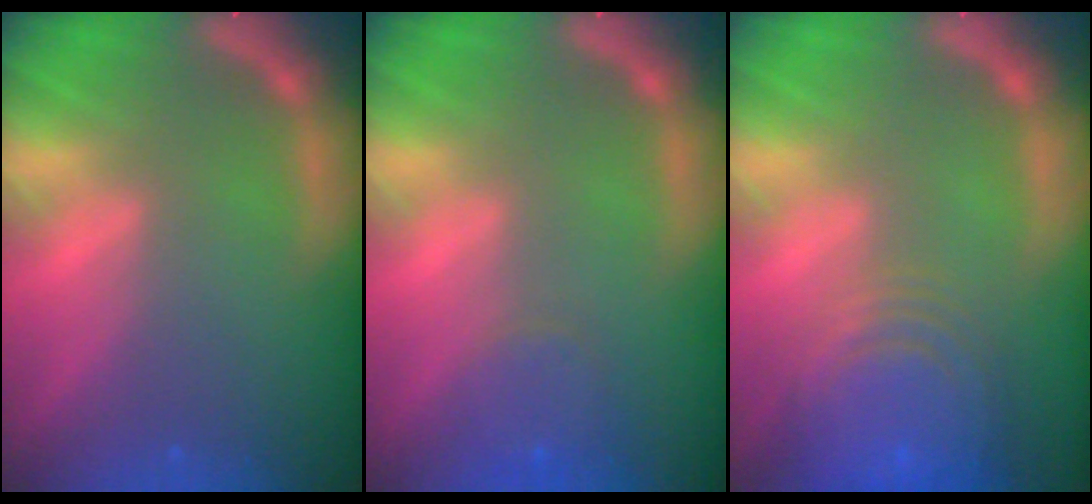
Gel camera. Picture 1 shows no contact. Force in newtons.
{"total": 2.4}
{"total": 10.0}